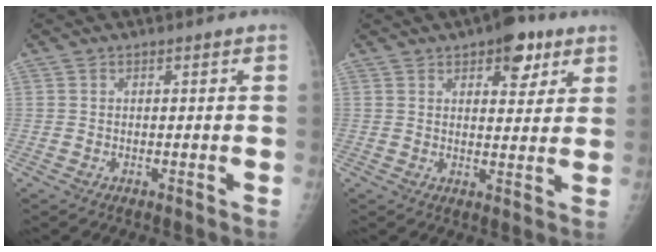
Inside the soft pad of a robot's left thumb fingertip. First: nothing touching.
{"total": 8.1, "force": [4.6, 4.0, 5.4], "torque": [-0.041, -0.017, 0.058]}